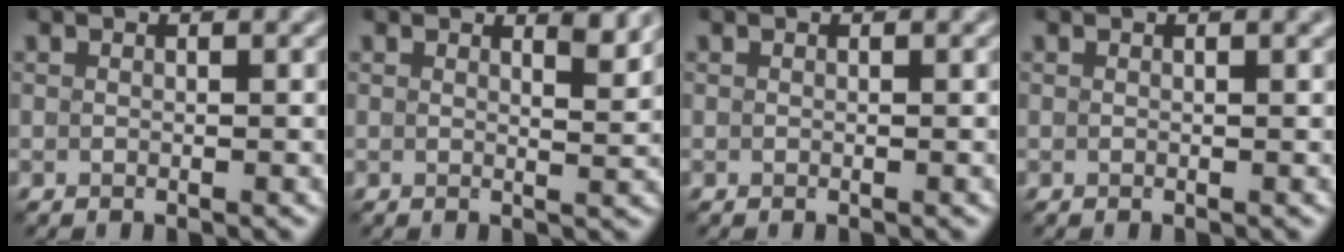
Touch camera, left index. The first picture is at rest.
{"total": 2.0, "force": [1.5, 0.5, 1.2], "torque": [-0.007, -0.003, 0.021]}
{"total": 0.0}
{"total": 0.8, "force": [0.5, 0.2, 0.6], "torque": [-0.003, 0.006, 0.005]}